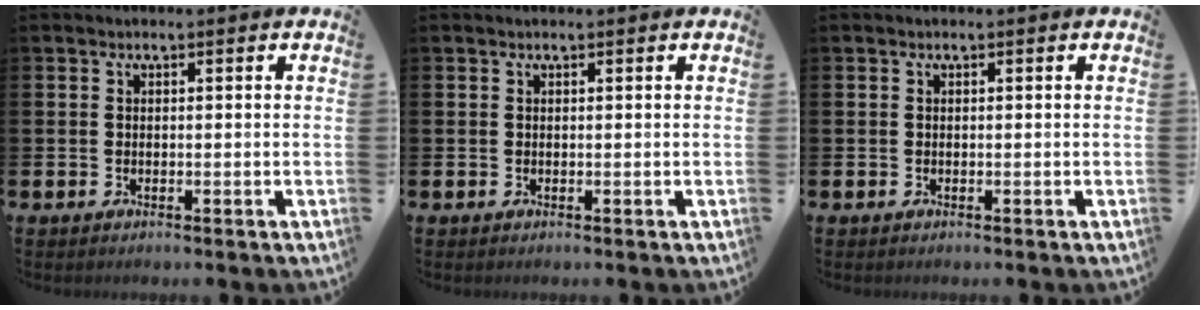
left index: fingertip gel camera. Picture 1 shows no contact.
{"total": 0.0}
{"total": 0.0}